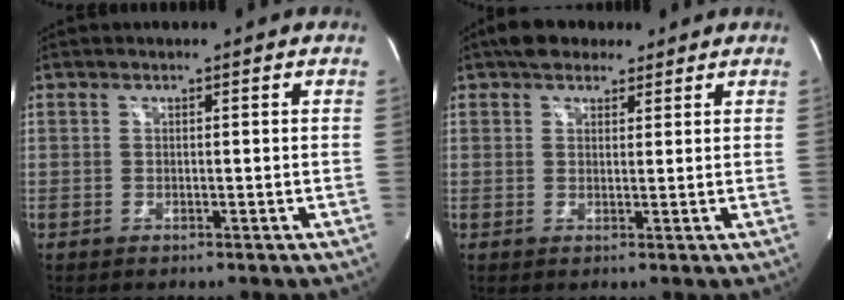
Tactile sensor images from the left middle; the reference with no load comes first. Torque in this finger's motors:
{"motor_torque": [0.59, -0.32, -0.02, 0.04]}